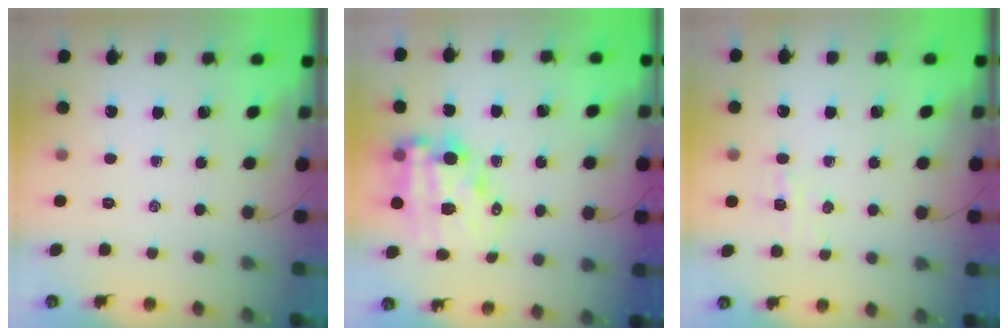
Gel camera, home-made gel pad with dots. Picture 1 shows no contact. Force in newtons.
{"total": 13.2, "press": 12.9, "slide": 3.1}
{"total": 3.5, "press": 3.4, "slide": 0.8}